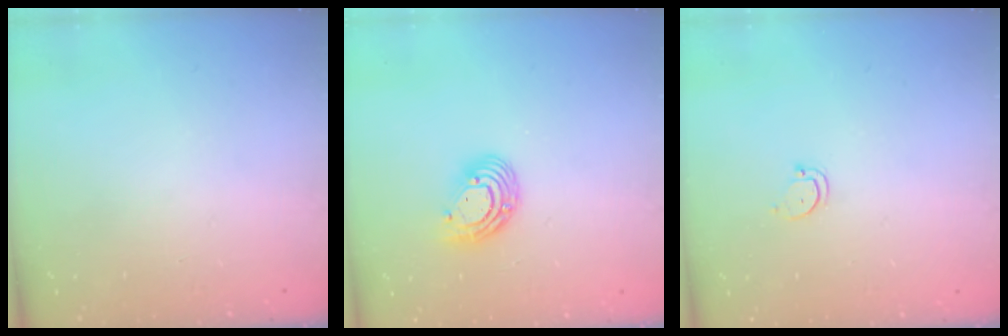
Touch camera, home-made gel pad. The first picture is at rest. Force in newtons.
{"total": 9.5, "press": 9.4, "slide": 1.7}
{"total": 2.9, "press": 2.9, "slide": 0.2}